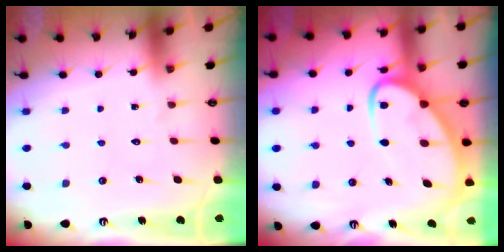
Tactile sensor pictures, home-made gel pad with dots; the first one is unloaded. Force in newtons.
{"total": 10.2, "press": 10.1, "slide": 1.1}